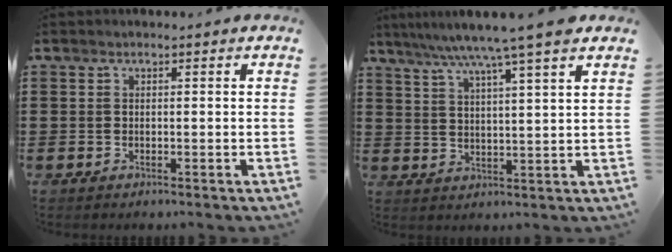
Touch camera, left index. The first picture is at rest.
{"total": 7.6, "force": [5.9, -1.2, 4.7], "torque": [-0.107, -0.022, 0.098]}